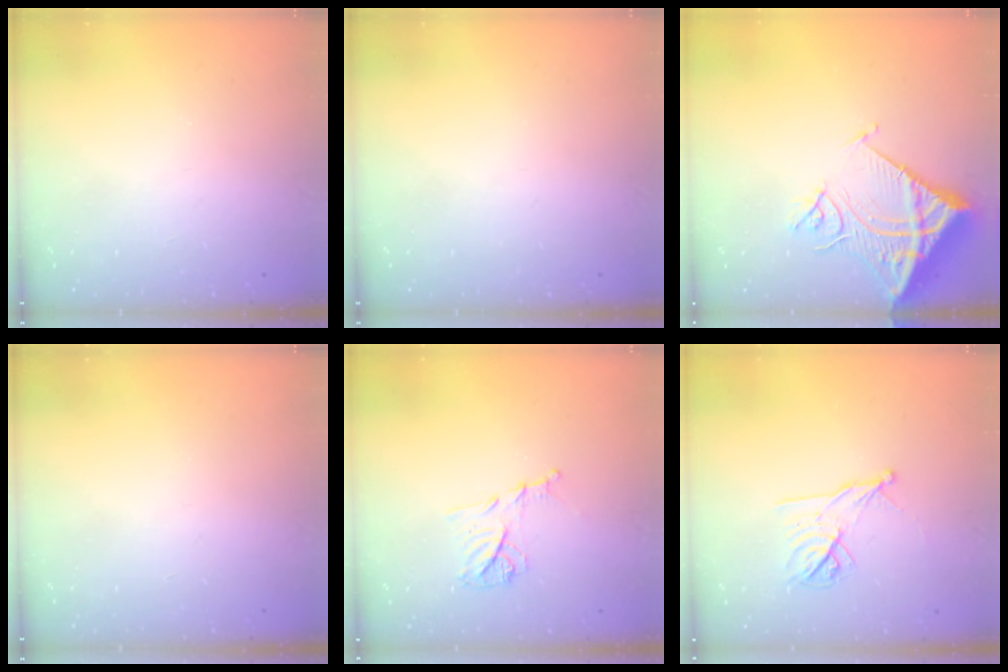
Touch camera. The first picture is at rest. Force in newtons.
{"total": 0.0}
{"total": 13.5, "press": 13.4, "slide": 1.8}
{"total": 0.0}
{"total": 10.3, "press": 10.3, "slide": 0.5}
{"total": 11.3, "press": 11.3, "slide": 0.5}